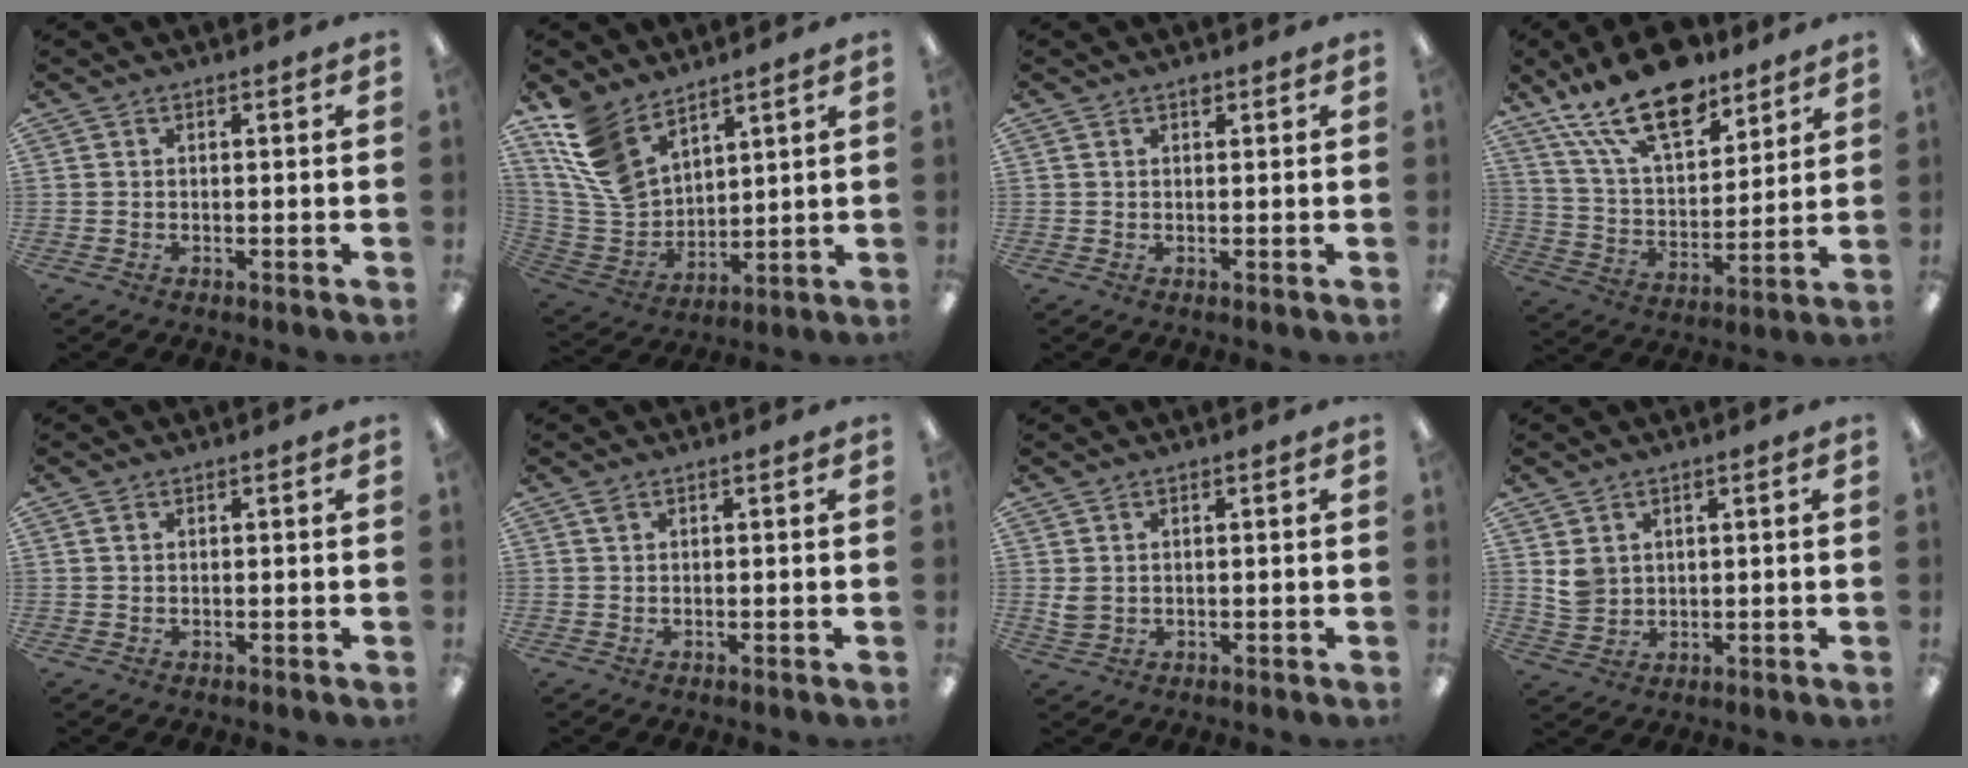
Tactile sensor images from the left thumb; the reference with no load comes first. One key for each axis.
{"total": 13.9, "fx": 9.6, "fy": 8.0, "fz": 6.1, "tx": -0.155, "ty": -0.040, "tz": 0.193}
{"total": 1.7, "fx": 1.0, "fy": 1.1, "fz": 0.8, "tx": -0.008, "ty": -0.002, "tz": 0.017}
{"total": 20.7, "fx": 14.4, "fy": 9.0, "fz": 11.8, "tx": -0.221, "ty": -0.073, "tz": 0.251}
{"total": 1.1, "fx": 0.6, "fy": 0.7, "fz": 0.6, "tx": -0.013, "ty": 0.003, "tz": 0.010}
{"total": 1.0, "fx": 0.7, "fy": 0.5, "fz": 0.6, "tx": -0.014, "ty": 0.001, "tz": 0.012}
{"total": 2.8, "fx": 0.9, "fy": 2.2, "fz": 1.4, "tx": -0.021, "ty": 0.000, "tz": 0.017}
{"total": 4.3, "fx": 2.0, "fy": 3.6, "fz": 1.2, "tx": -0.023, "ty": -0.001, "tz": 0.040}